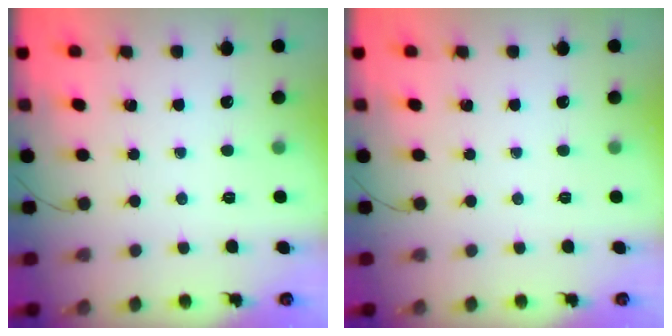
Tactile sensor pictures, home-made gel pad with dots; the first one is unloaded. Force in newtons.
{"total": 0.0}